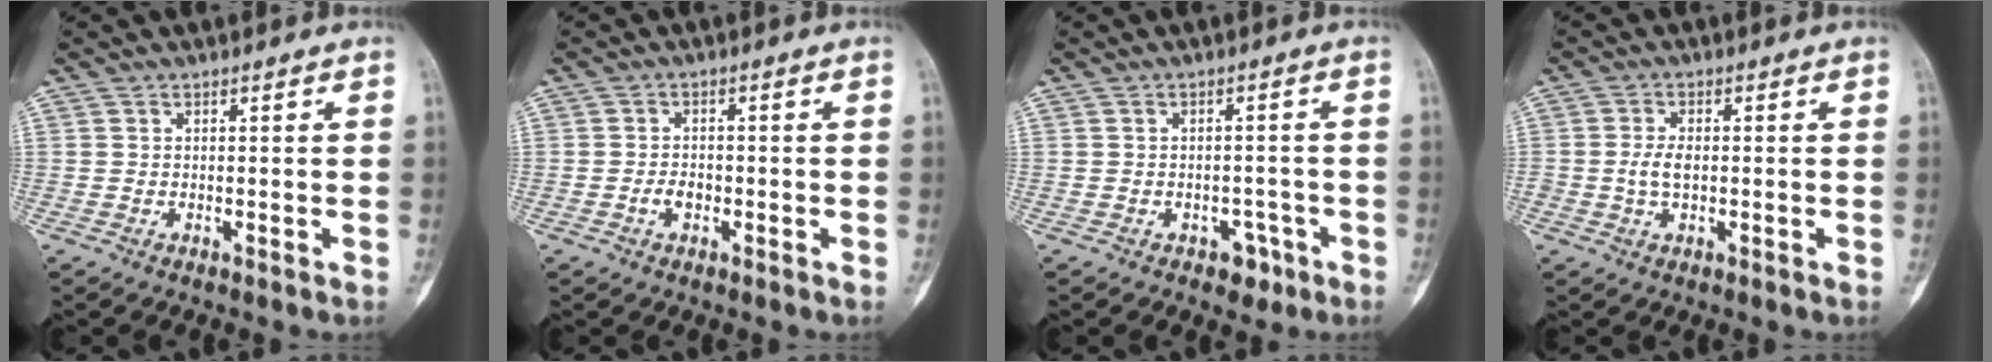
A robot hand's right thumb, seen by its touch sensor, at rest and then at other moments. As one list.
[{"total": 2.3, "force": [-0.9, 1.6, 1.5], "torque": [-0.022, 0.007, -0.017]}, {"total": 3.6, "force": [-2.1, 2.4, 1.7], "torque": [0.001, 0.015, -0.024]}, {"total": 3.5, "force": [-0.5, 1.9, 2.9], "torque": [-0.062, 0.007, -0.010]}]